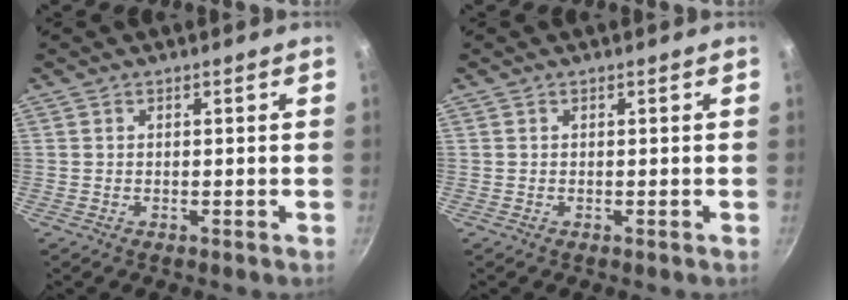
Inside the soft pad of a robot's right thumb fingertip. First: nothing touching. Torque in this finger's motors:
{"motor_torque": [-0.13, 0.13, -0.09, 0.09, 0.02]}